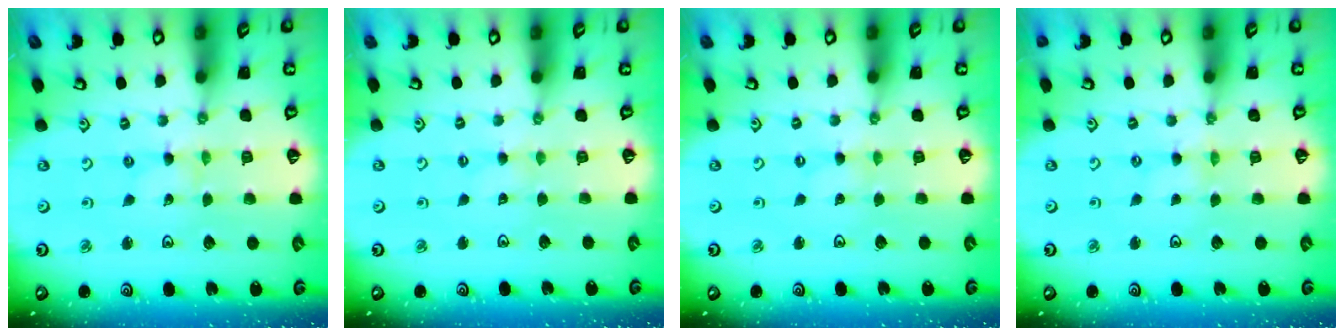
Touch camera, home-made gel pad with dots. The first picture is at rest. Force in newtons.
{"total": 0.0}
{"total": 0.0}
{"total": 0.0}